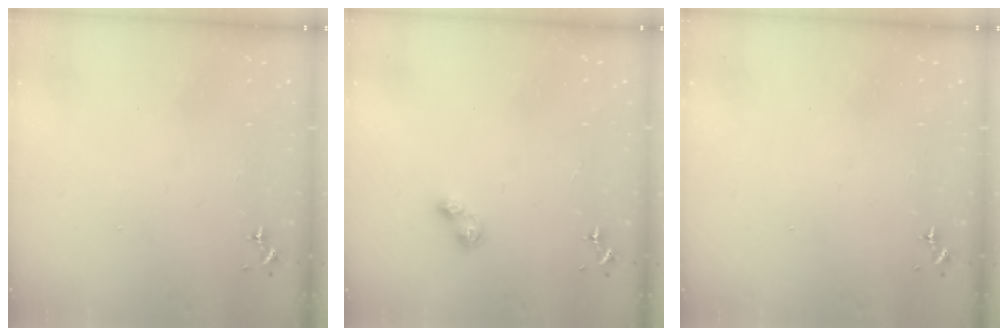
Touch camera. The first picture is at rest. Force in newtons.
{"total": 6.2, "press": 6.2, "slide": 0.7}
{"total": 0.0}